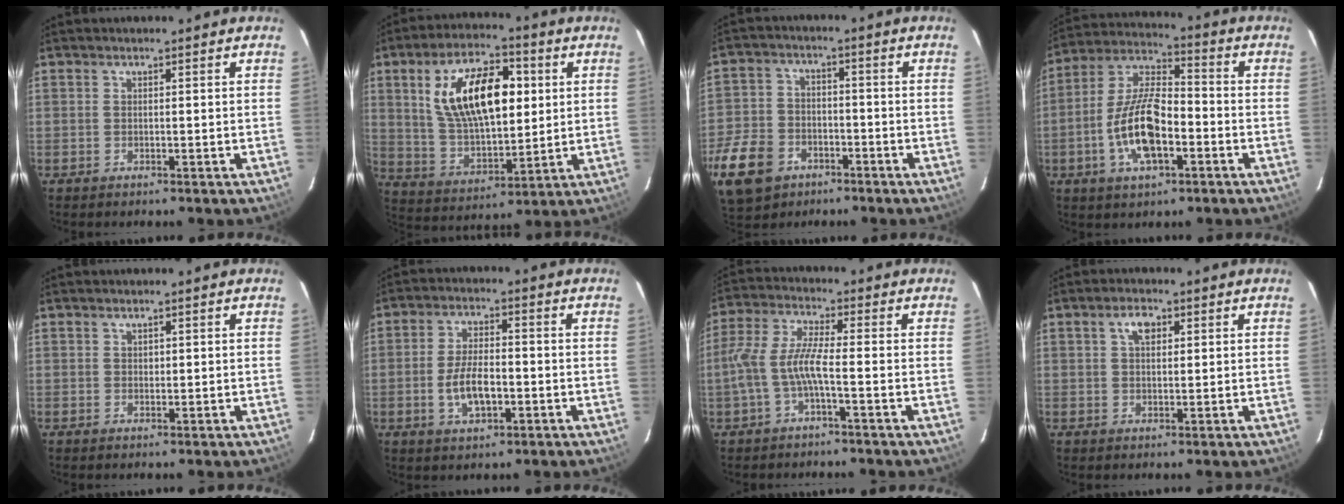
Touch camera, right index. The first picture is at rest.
{"total": 18.4, "force": [4.8, 9.0, 15.3], "torque": [-0.274, 0.019, 0.098]}
{"total": 16.7, "force": [-8.3, 12.0, 8.0], "torque": [-0.227, -0.004, -0.146]}
{"total": 14.0, "force": [-4.4, 5.8, 12.0], "torque": [-0.248, 0.003, -0.081]}
{"total": 0.7, "force": [0.4, 0.6, 0.2], "torque": [-0.001, 0.003, 0.008]}
{"total": 7.6, "force": [-2.1, 3.4, 6.4], "torque": [-0.130, -0.001, -0.034]}
{"total": 6.8, "force": [-2.3, 0.7, 6.3], "torque": [-0.149, 0.007, -0.043]}
{"total": 3.4, "force": [1.4, 1.9, 2.4], "torque": [-0.042, 0.010, 0.024]}